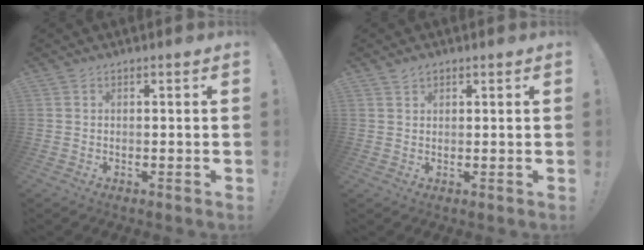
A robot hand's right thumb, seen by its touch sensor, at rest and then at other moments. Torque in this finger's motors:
{"motor_torque": [0.01, 0.25, -0.10, 0.07, 0.00]}